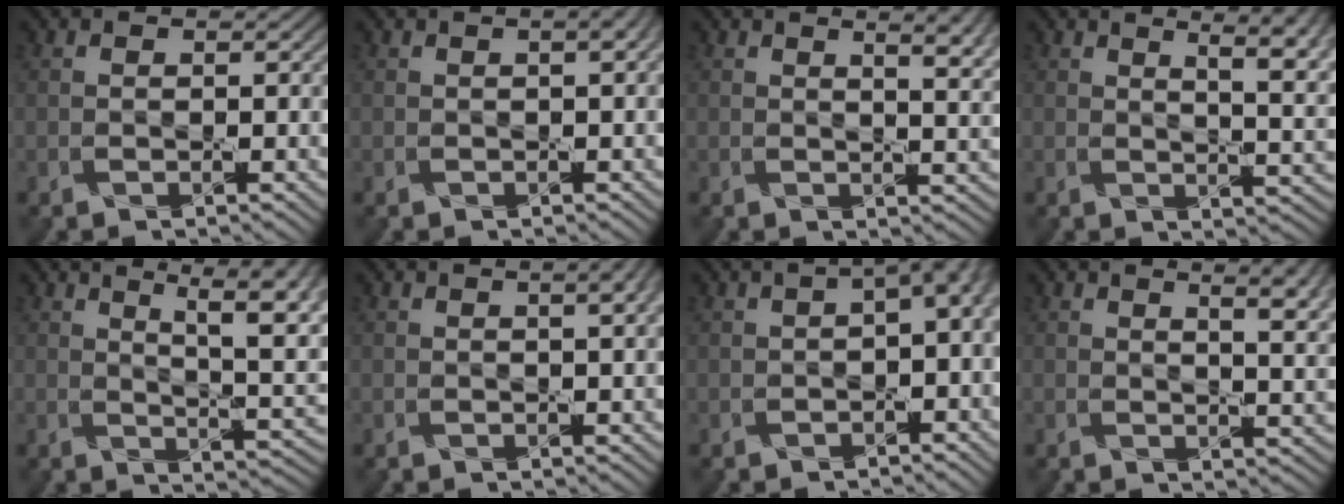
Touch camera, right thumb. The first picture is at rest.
{"total": 2.3, "force": [0.7, 0.7, 2.0], "torque": [-0.025, 0.008, 0.007]}
{"total": 5.5, "force": [2.7, 1.9, 4.4], "torque": [-0.051, 0.011, 0.031]}
{"total": 9.1, "force": [4.4, 3.2, 7.4], "torque": [-0.082, 0.023, 0.049]}
{"total": 11.1, "force": [5.1, 3.7, 9.2], "torque": [-0.135, 0.016, 0.074]}
{"total": 2.9, "force": [1.0, 0.8, 2.6], "torque": [-0.030, 0.008, 0.007]}
{"total": 5.7, "force": [0.1, 2.7, 5.1], "torque": [-0.065, -0.001, 0.005]}
{"total": 6.7, "force": [3.2, 2.3, 5.5], "torque": [-0.054, 0.016, 0.035]}